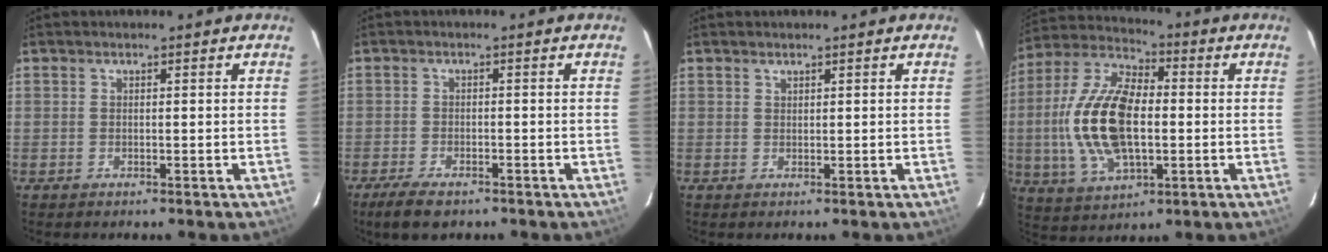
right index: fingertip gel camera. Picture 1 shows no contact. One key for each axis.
{"total": 5.3, "fx": -4.0, "fy": 1.9, "fz": 2.9, "tx": -0.077, "ty": -0.015, "tz": -0.072}
{"total": 0.5, "fx": 0.5, "fy": 0.1, "fz": 0.0, "tx": 0.001, "ty": 0.001, "tz": 0.011}
{"total": 18.2, "fx": -1.2, "fy": 8.9, "fz": 15.8, "tx": -0.331, "ty": 0.007, "tz": -0.021}